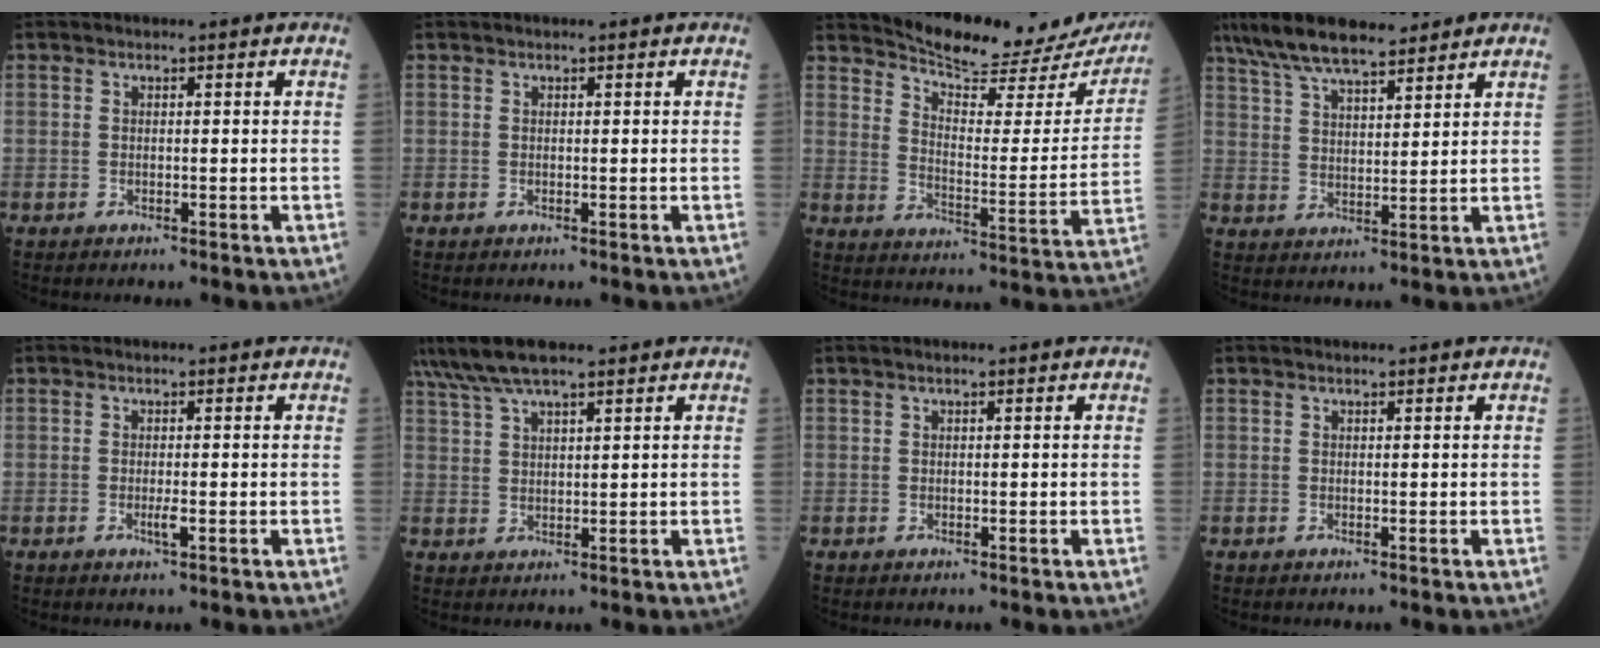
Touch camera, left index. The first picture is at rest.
{"total": 0.0}
{"total": 19.6, "force": [18.8, 2.8, 4.8], "torque": [-0.066, -0.073, 0.232]}
{"total": 12.1, "force": [9.9, 2.6, 6.4], "torque": [-0.125, 0.029, 0.179]}
{"total": 1.1, "force": [-0.3, 0.1, 1.0], "torque": [-0.021, -0.003, -0.004]}
{"total": 10.0, "force": [7.9, 1.9, 5.7], "torque": [-0.115, 0.042, 0.147]}
{"total": 0.5, "force": [0.4, 0.1, 0.3], "torque": [-0.009, 0.007, 0.007]}
{"total": 0.5, "force": [0.5, 0.0, 0.1], "torque": [-0.007, 0.003, 0.009]}